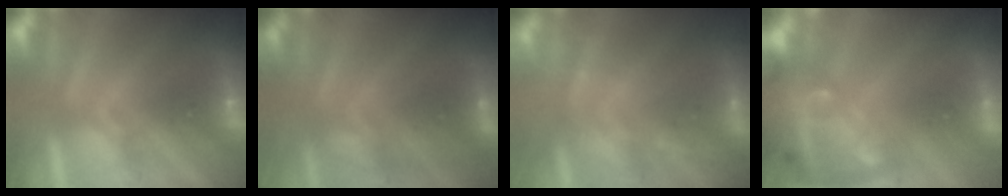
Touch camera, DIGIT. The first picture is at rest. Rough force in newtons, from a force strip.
{"total": 2.7}
{"total": 2.2}
{"total": 7.8}